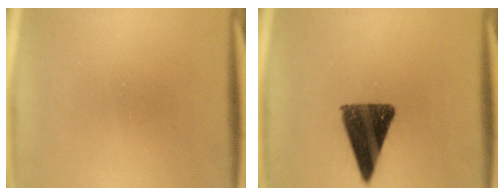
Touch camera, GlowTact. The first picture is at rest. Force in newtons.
{"total": 12.1}